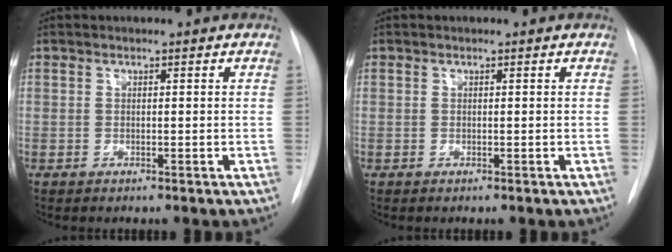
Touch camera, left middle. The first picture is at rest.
{"total": 0.0}